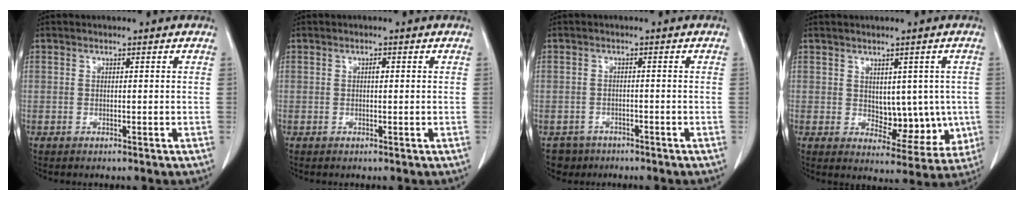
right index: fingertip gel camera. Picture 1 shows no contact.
{"total": 0.8, "force": [0.2, 0.3, 0.7], "torque": [-0.012, 0.002, 0.001]}
{"total": 3.4, "force": [-2.4, 2.3, -0.4], "torque": [0.006, 0.006, -0.041]}
{"total": 7.9, "force": [0.2, 4.9, 6.1], "torque": [-0.053, 0.004, 0.023]}